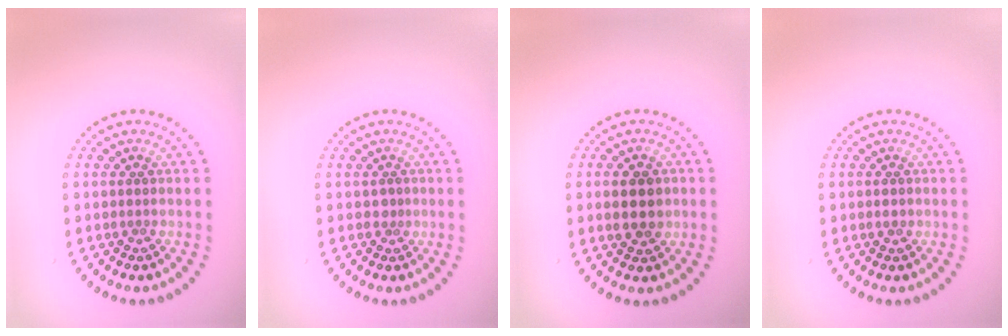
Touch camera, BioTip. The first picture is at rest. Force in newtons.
{"total": 0.8, "press": 0.6, "slide": 0.5}
{"total": 2.9, "press": 2.9, "slide": 0.2}
{"total": 1.1, "press": 1.1, "slide": 0.2}